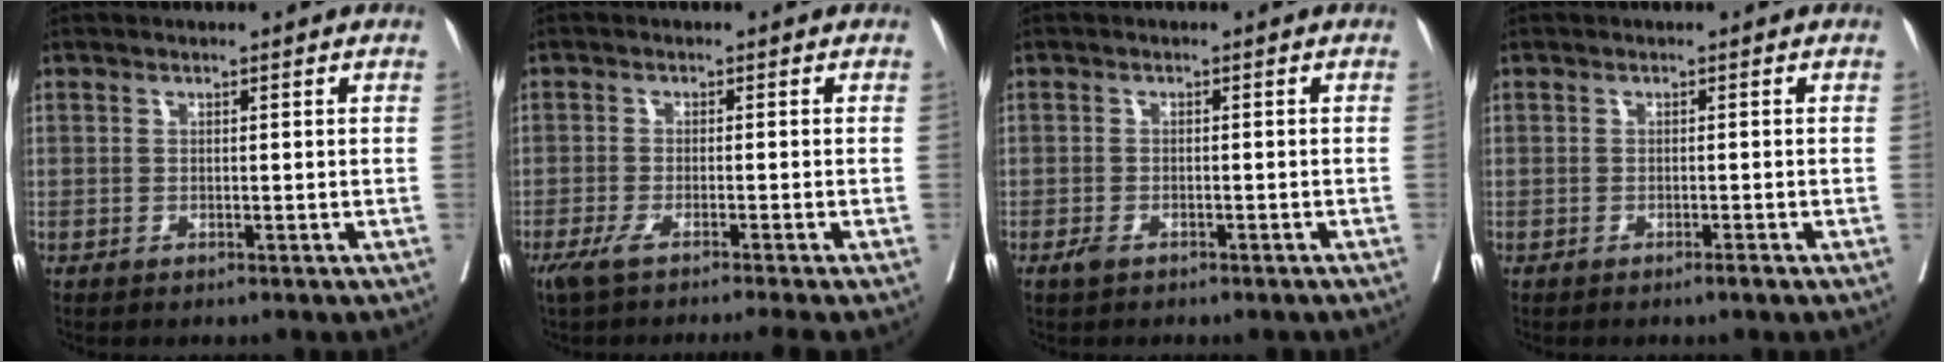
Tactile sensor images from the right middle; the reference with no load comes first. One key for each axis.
{"total": 6.5, "fx": -5.0, "fy": -0.8, "fz": 4.0, "tx": -0.051, "ty": -0.016, "tz": -0.083}
{"total": 2.0, "fx": -1.4, "fy": 0.8, "fz": 1.2, "tx": -0.021, "ty": 0.001, "tz": -0.017}
{"total": 0.9, "fx": -0.6, "fy": -0.2, "fz": 0.6, "tx": -0.016, "ty": -0.002, "tz": -0.010}